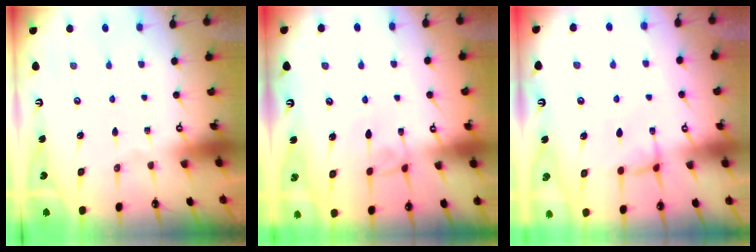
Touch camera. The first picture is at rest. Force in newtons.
{"total": 2.7, "press": 2.7, "slide": 0.2}
{"total": 0.6, "press": 0.1, "slide": 0.6}